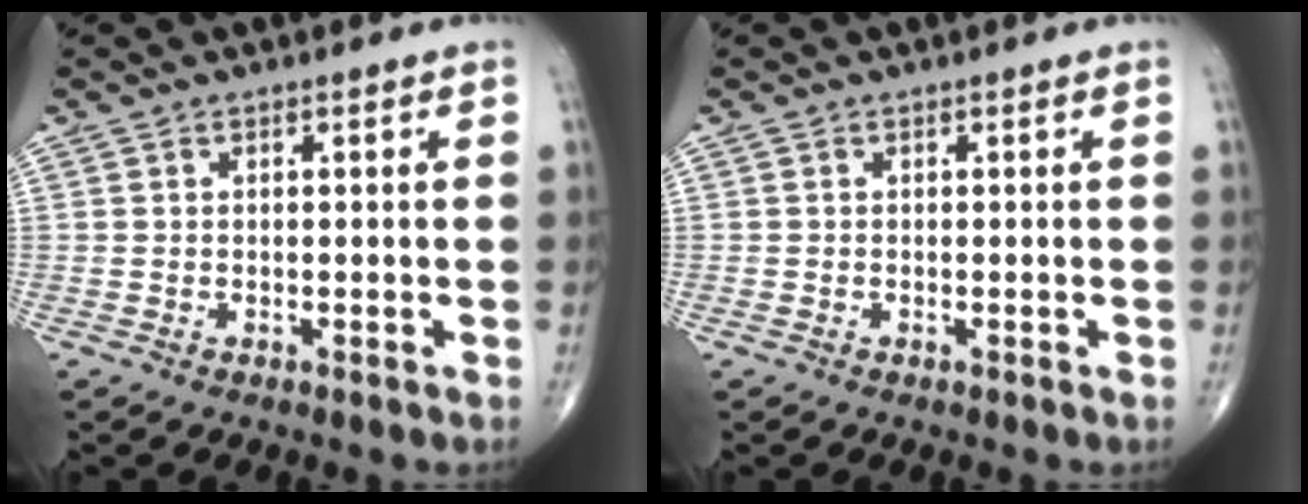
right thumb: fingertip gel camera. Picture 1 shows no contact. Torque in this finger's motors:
{"motor_torque": [-0.09, -0.18, 0.02, 0.31, -0.03]}